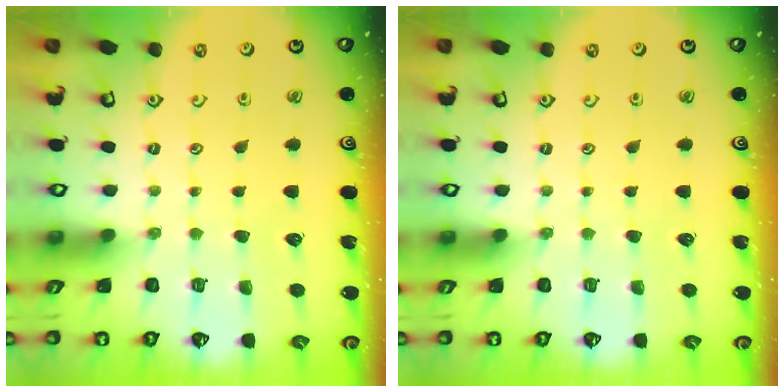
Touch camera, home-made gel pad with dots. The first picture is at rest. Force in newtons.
{"total": 0.0}